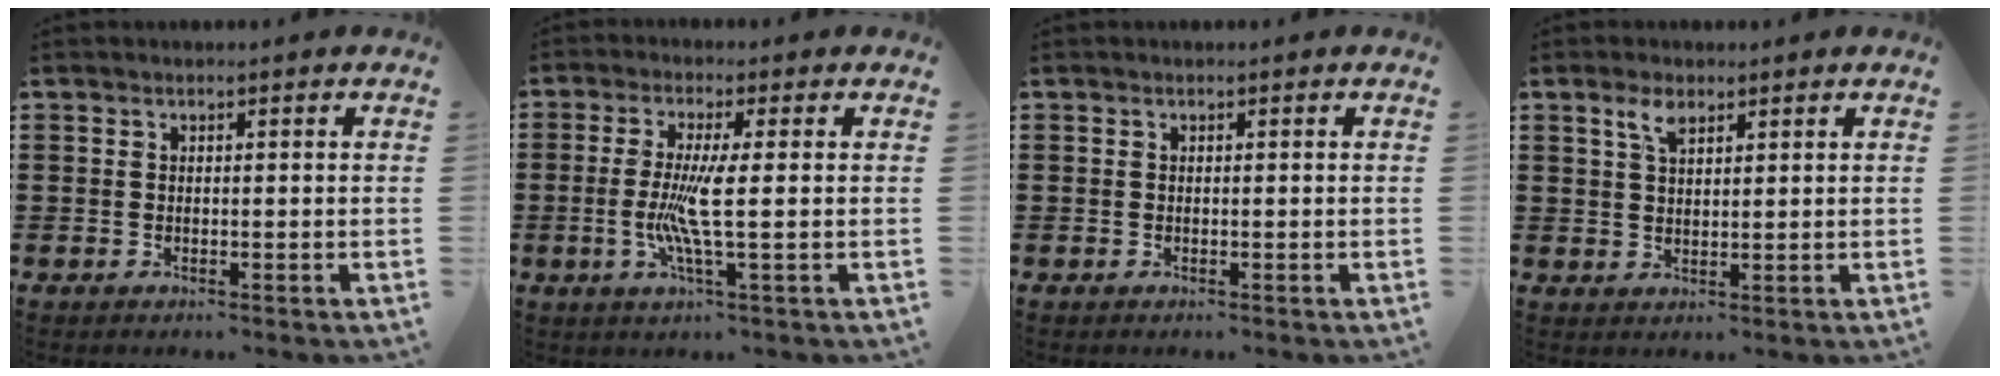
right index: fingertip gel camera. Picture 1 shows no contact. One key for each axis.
{"total": 6.6, "fx": -0.7, "fy": 0.2, "fz": 6.5, "tx": -0.138, "ty": -0.018, "tz": -0.022}
{"total": 0.0}
{"total": 3.2, "fx": 2.0, "fy": 1.2, "fz": 2.1, "tx": -0.047, "ty": 0.006, "tz": 0.036}